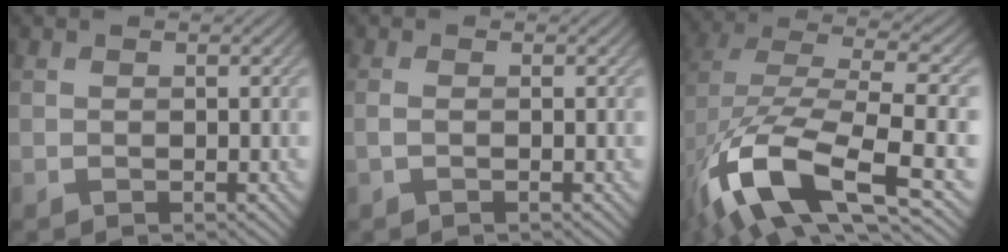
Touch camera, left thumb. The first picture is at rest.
{"total": 0.9, "force": [-0.2, 0.2, 0.8], "torque": [-0.020, 0.001, -0.007]}
{"total": 15.0, "force": [-5.5, 5.8, 12.7], "torque": [-0.276, -0.010, -0.093]}